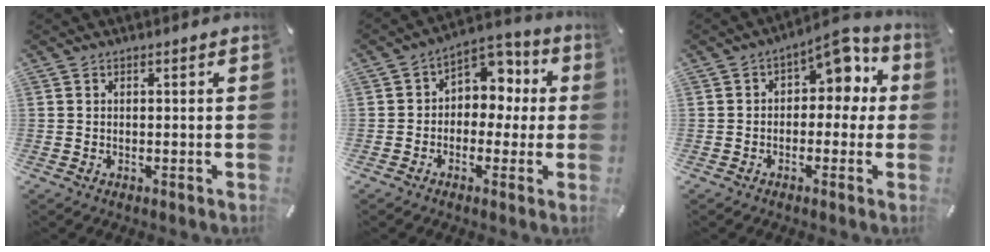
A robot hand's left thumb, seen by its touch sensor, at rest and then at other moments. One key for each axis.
{"total": 7.4, "fx": 0.5, "fy": 6.6, "fz": 3.2, "tx": -0.037, "ty": -0.007, "tz": 0.007}
{"total": 7.0, "fx": 3.1, "fy": 4.4, "fz": 4.5, "tx": -0.053, "ty": -0.030, "tz": 0.043}